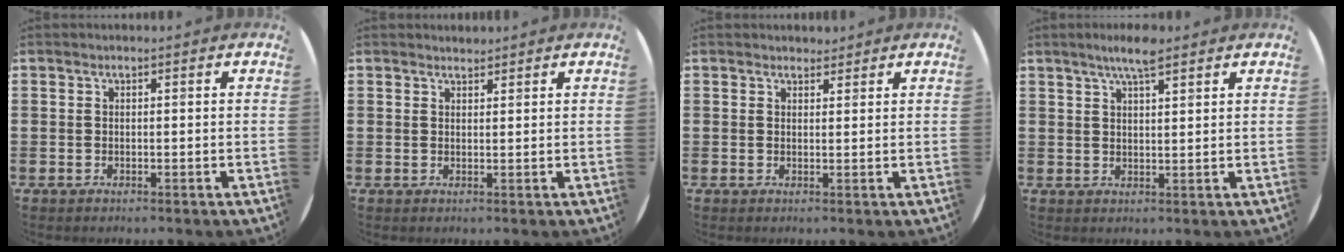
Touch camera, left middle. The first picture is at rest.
{"total": 1.1, "force": [1.1, 0.2, -0.1], "torque": [0.010, -0.002, 0.020]}
{"total": 1.5, "force": [1.5, 0.5, -0.1], "torque": [0.009, 0.001, 0.026]}
{"total": 4.6, "force": [3.5, 0.7, 2.8], "torque": [-0.051, -0.002, 0.059]}